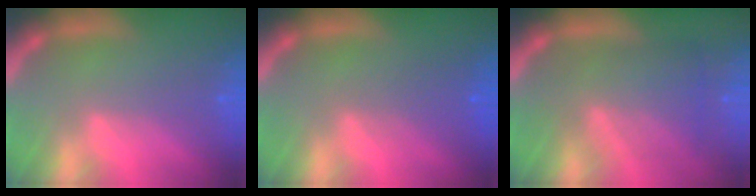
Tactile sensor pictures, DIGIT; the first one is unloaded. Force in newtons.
{"total": 2.5}
{"total": 7.1}